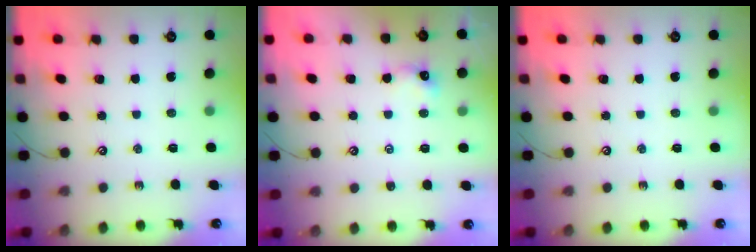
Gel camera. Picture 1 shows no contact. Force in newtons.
{"total": 1.8, "press": 1.7, "slide": 0.5}
{"total": 0.0}